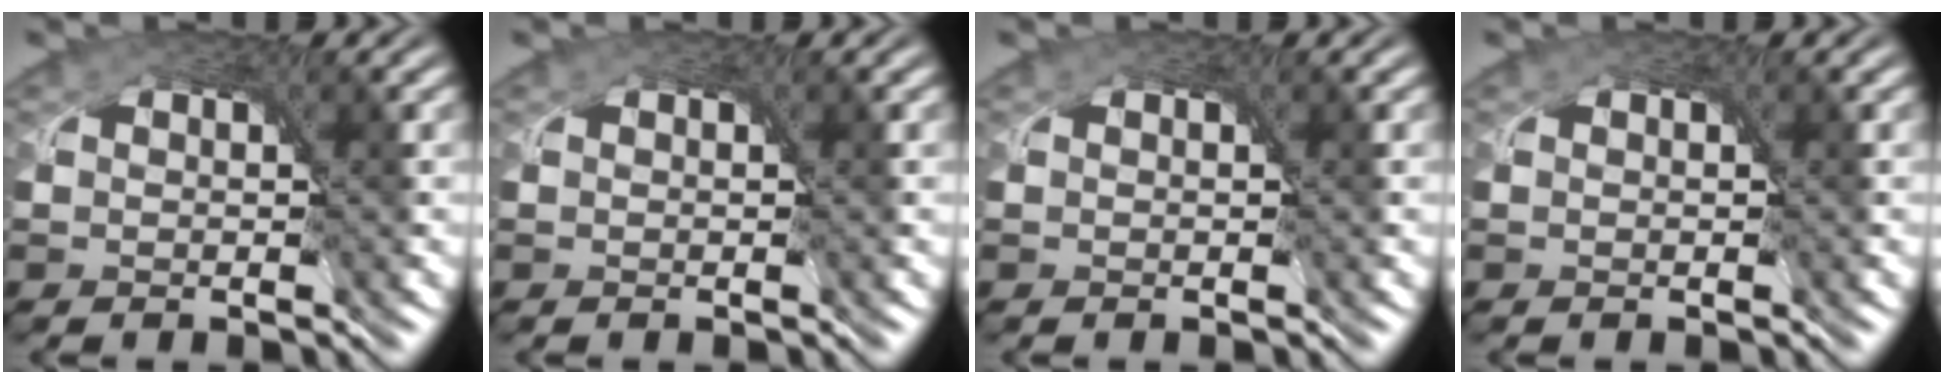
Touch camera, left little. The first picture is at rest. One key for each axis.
{"total": 0.0}
{"total": 0.0}
{"total": 0.0}